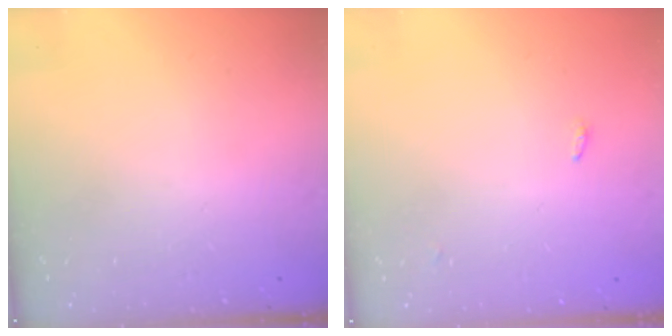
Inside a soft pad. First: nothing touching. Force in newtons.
{"total": 6.3, "press": 2.7, "slide": 5.7}